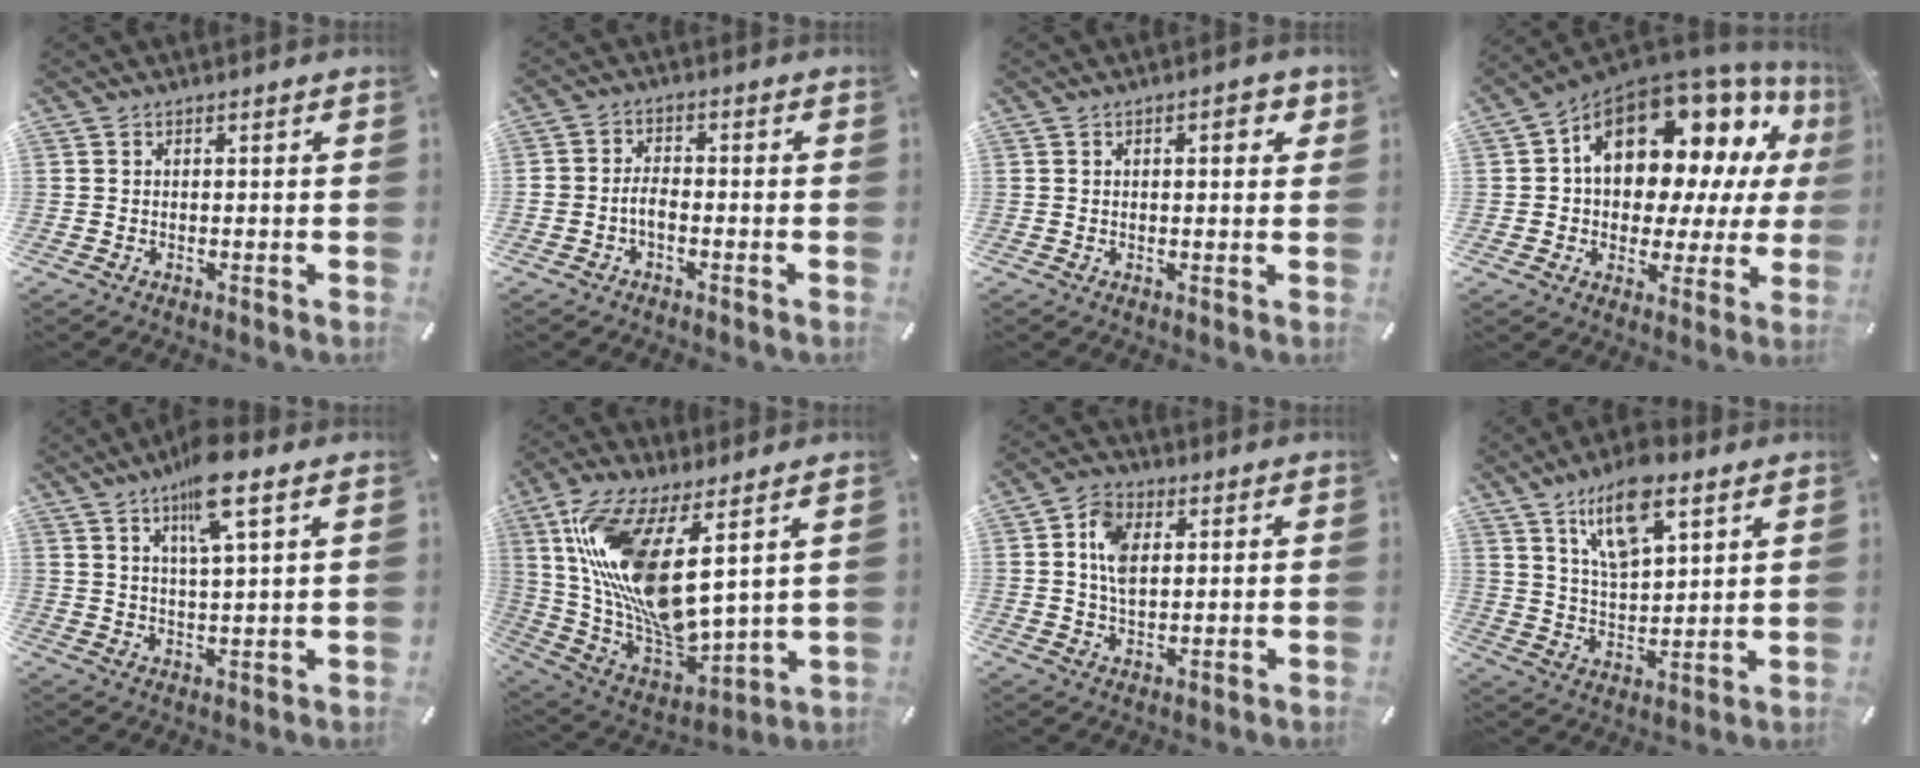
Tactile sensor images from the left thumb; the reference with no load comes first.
{"total": 3.6, "force": [-1.6, 2.3, 2.2], "torque": [-0.046, 0.008, -0.031]}
{"total": 3.2, "force": [1.0, 1.5, 2.7], "torque": [-0.039, 0.003, 0.011]}
{"total": 18.2, "force": [8.0, 11.3, 11.9], "torque": [-0.175, -0.066, 0.135]}
{"total": 10.6, "force": [6.5, 2.4, 8.1], "torque": [-0.146, -0.011, 0.109]}
{"total": 18.8, "force": [7.0, 7.2, 15.9], "torque": [-0.347, -0.063, 0.118]}
{"total": 7.6, "force": [2.0, 5.0, 5.3], "torque": [-0.112, 0.001, 0.030]}
{"total": 13.5, "force": [8.5, 5.9, 8.6], "torque": [-0.153, -0.025, 0.151]}